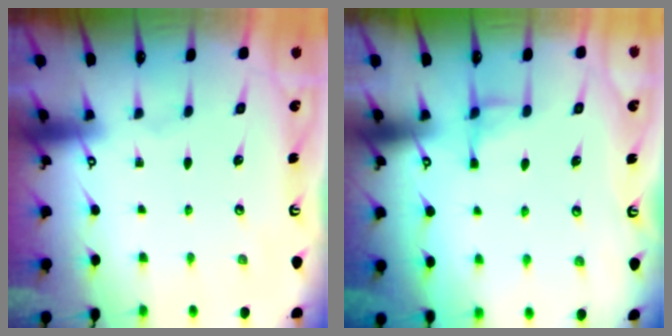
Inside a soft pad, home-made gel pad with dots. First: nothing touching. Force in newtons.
{"total": 4.3, "press": 4.2, "slide": 0.8}